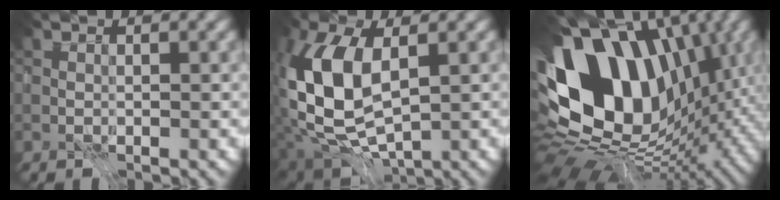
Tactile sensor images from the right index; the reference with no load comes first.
{"total": 9.5, "force": [0.4, 5.2, 7.9], "torque": [-0.179, -0.003, -0.001]}
{"total": 17.5, "force": [0.2, 12.2, 12.6], "torque": [-0.249, 0.009, 0.000]}